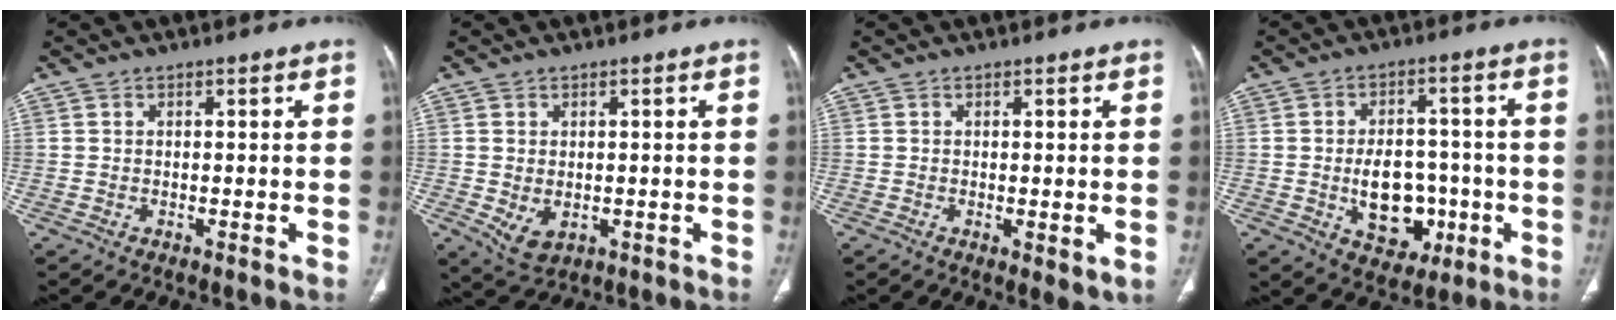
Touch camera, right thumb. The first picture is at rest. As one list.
[{"total": 4.5, "force": [-0.7, 3.1, 3.1], "torque": [-0.051, -0.008, 0.006]}, {"total": 3.2, "force": [-0.5, 1.1, 3.0], "torque": [-0.043, -0.013, -0.005]}, {"total": 11.2, "force": [-2.4, 7.9, 7.6], "torque": [-0.080, 0.020, -0.021]}]